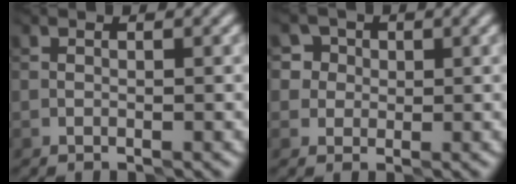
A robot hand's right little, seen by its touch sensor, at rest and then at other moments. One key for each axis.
{"total": 2.7, "fx": 0.4, "fy": 2.7, "fz": 0.0, "tx": 0.036, "ty": 0.016, "tz": -0.018}